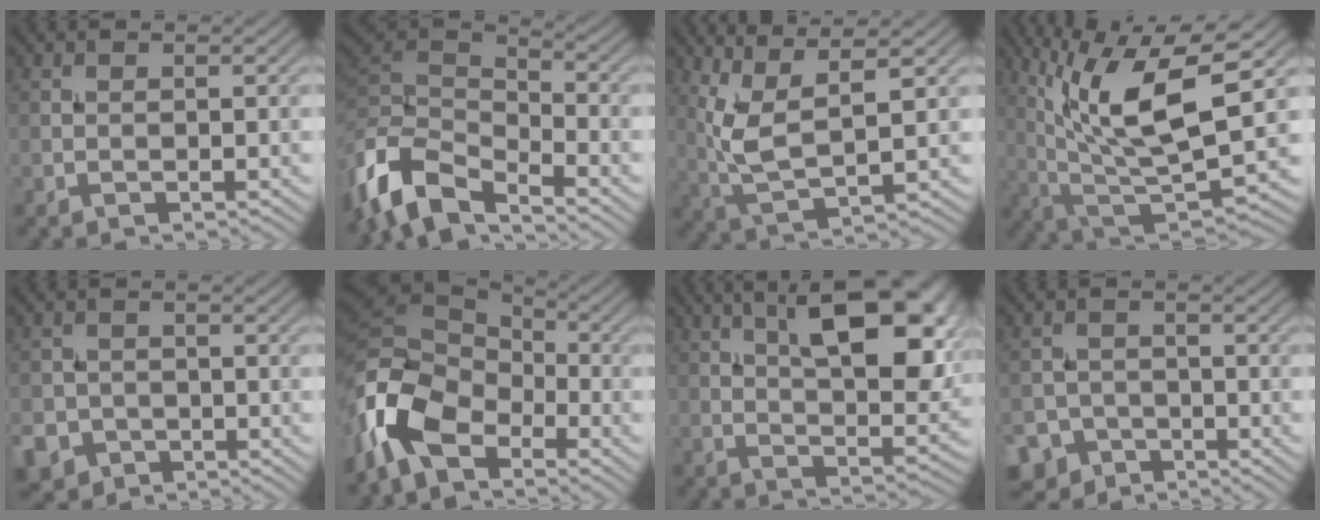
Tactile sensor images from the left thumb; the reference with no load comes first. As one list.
[{"total": 9.9, "force": [-6.1, 4.4, 6.5], "torque": [-0.135, 0.000, -0.135]}, {"total": 7.7, "force": [3.0, 2.2, 6.7], "torque": [-0.159, 0.002, 0.067]}, {"total": 14.8, "force": [5.0, 4.6, 13.1], "torque": [-0.251, 0.000, 0.095]}, {"total": 5.0, "force": [-2.7, 4.0, 1.1], "torque": [-0.019, -0.009, -0.059]}, {"total": 12.2, "force": [-5.3, 7.0, 8.5], "torque": [-0.203, -0.013, -0.116]}, {"total": 14.9, "force": [6.1, 5.8, 12.3], "torque": [-0.173, 0.007, 0.087]}, {"total": 5.5, "force": [-3.7, 4.0, 1.1], "torque": [-0.010, -0.008, -0.071]}]